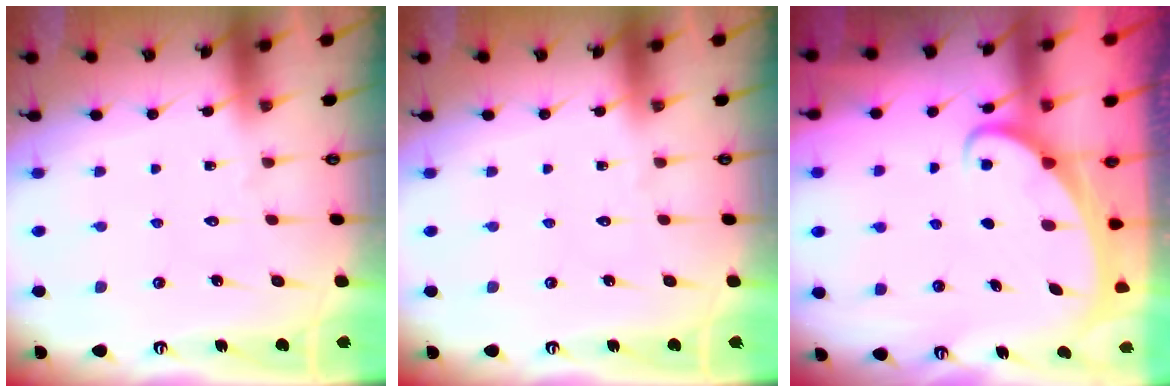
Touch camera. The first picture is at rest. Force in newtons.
{"total": 0.0}
{"total": 2.4, "press": 2.4, "slide": 0.3}